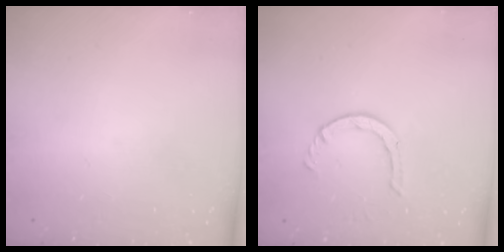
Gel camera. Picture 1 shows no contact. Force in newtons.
{"total": 2.9, "press": 2.9, "slide": 0.4}